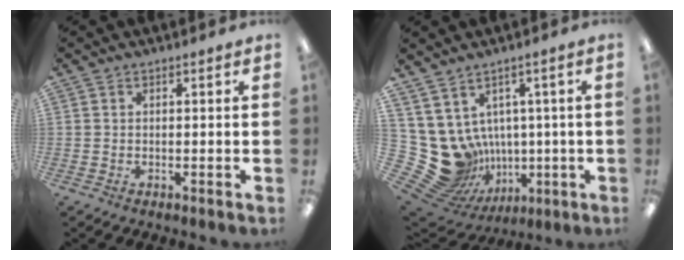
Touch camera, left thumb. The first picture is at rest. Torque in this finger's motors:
{"motor_torque": [0.12, 0.15, 0.27, -0.63, -0.01]}